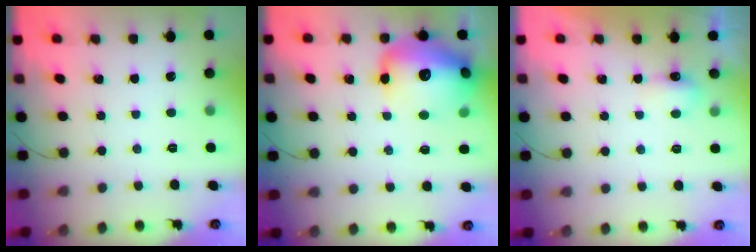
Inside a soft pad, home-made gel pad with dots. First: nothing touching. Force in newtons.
{"total": 22.0, "press": 21.8, "slide": 3.3}
{"total": 4.3, "press": 4.2, "slide": 0.9}